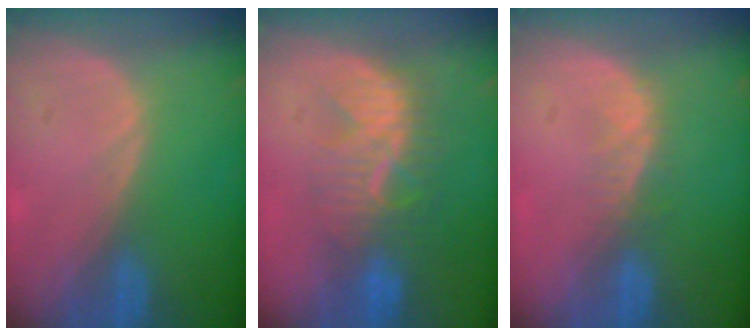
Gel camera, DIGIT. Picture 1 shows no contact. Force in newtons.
{"total": 8.3, "press": 7.9, "slide": 2.5}
{"total": 2.8, "press": 2.3, "slide": 1.7}